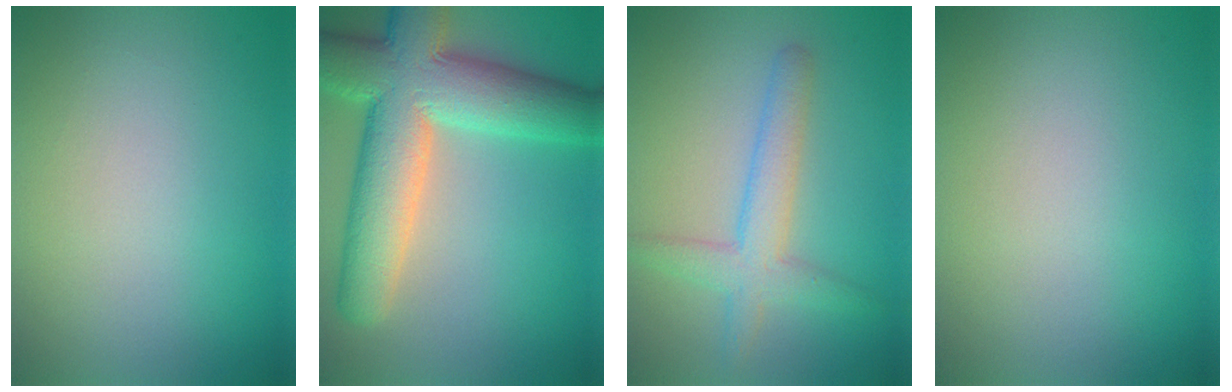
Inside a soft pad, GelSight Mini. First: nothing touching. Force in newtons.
{"total": 11.8, "press": 11.7, "slide": 1.0}
{"total": 3.7, "press": 3.7, "slide": 0.1}
{"total": 0.0}